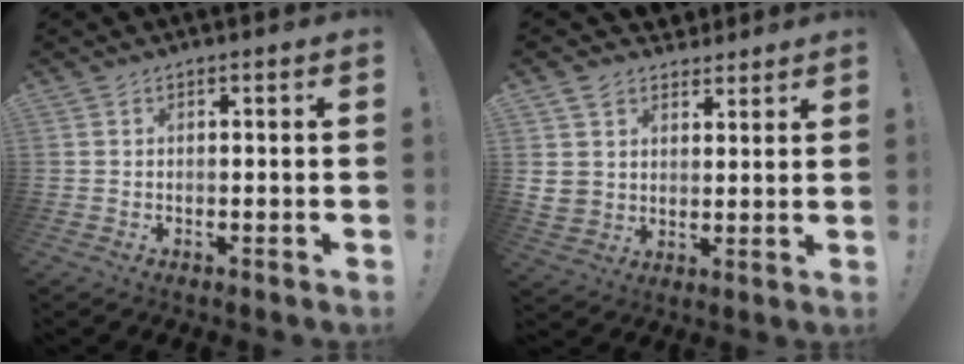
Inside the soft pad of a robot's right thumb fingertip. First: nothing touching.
{"total": 8.1, "force": [4.4, 6.6, 1.7], "torque": [-0.035, -0.024, 0.092]}